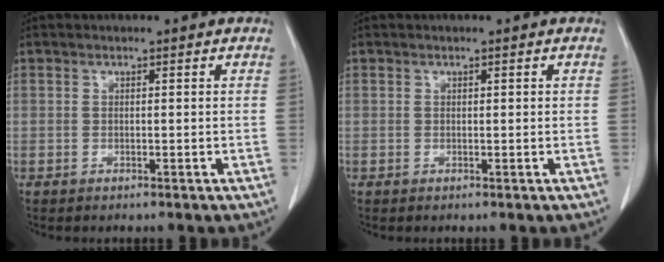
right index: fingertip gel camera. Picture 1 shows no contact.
{"total": 0.0}